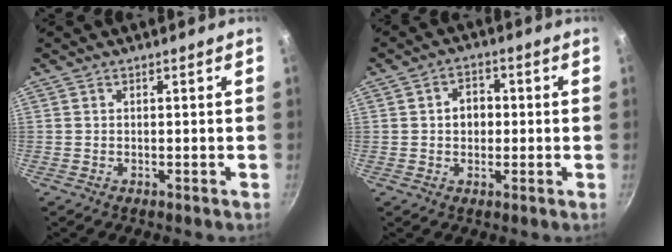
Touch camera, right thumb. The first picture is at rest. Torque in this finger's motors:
{"motor_torque": [-0.51, 0.53, 0.37, 0.52, 0.11]}